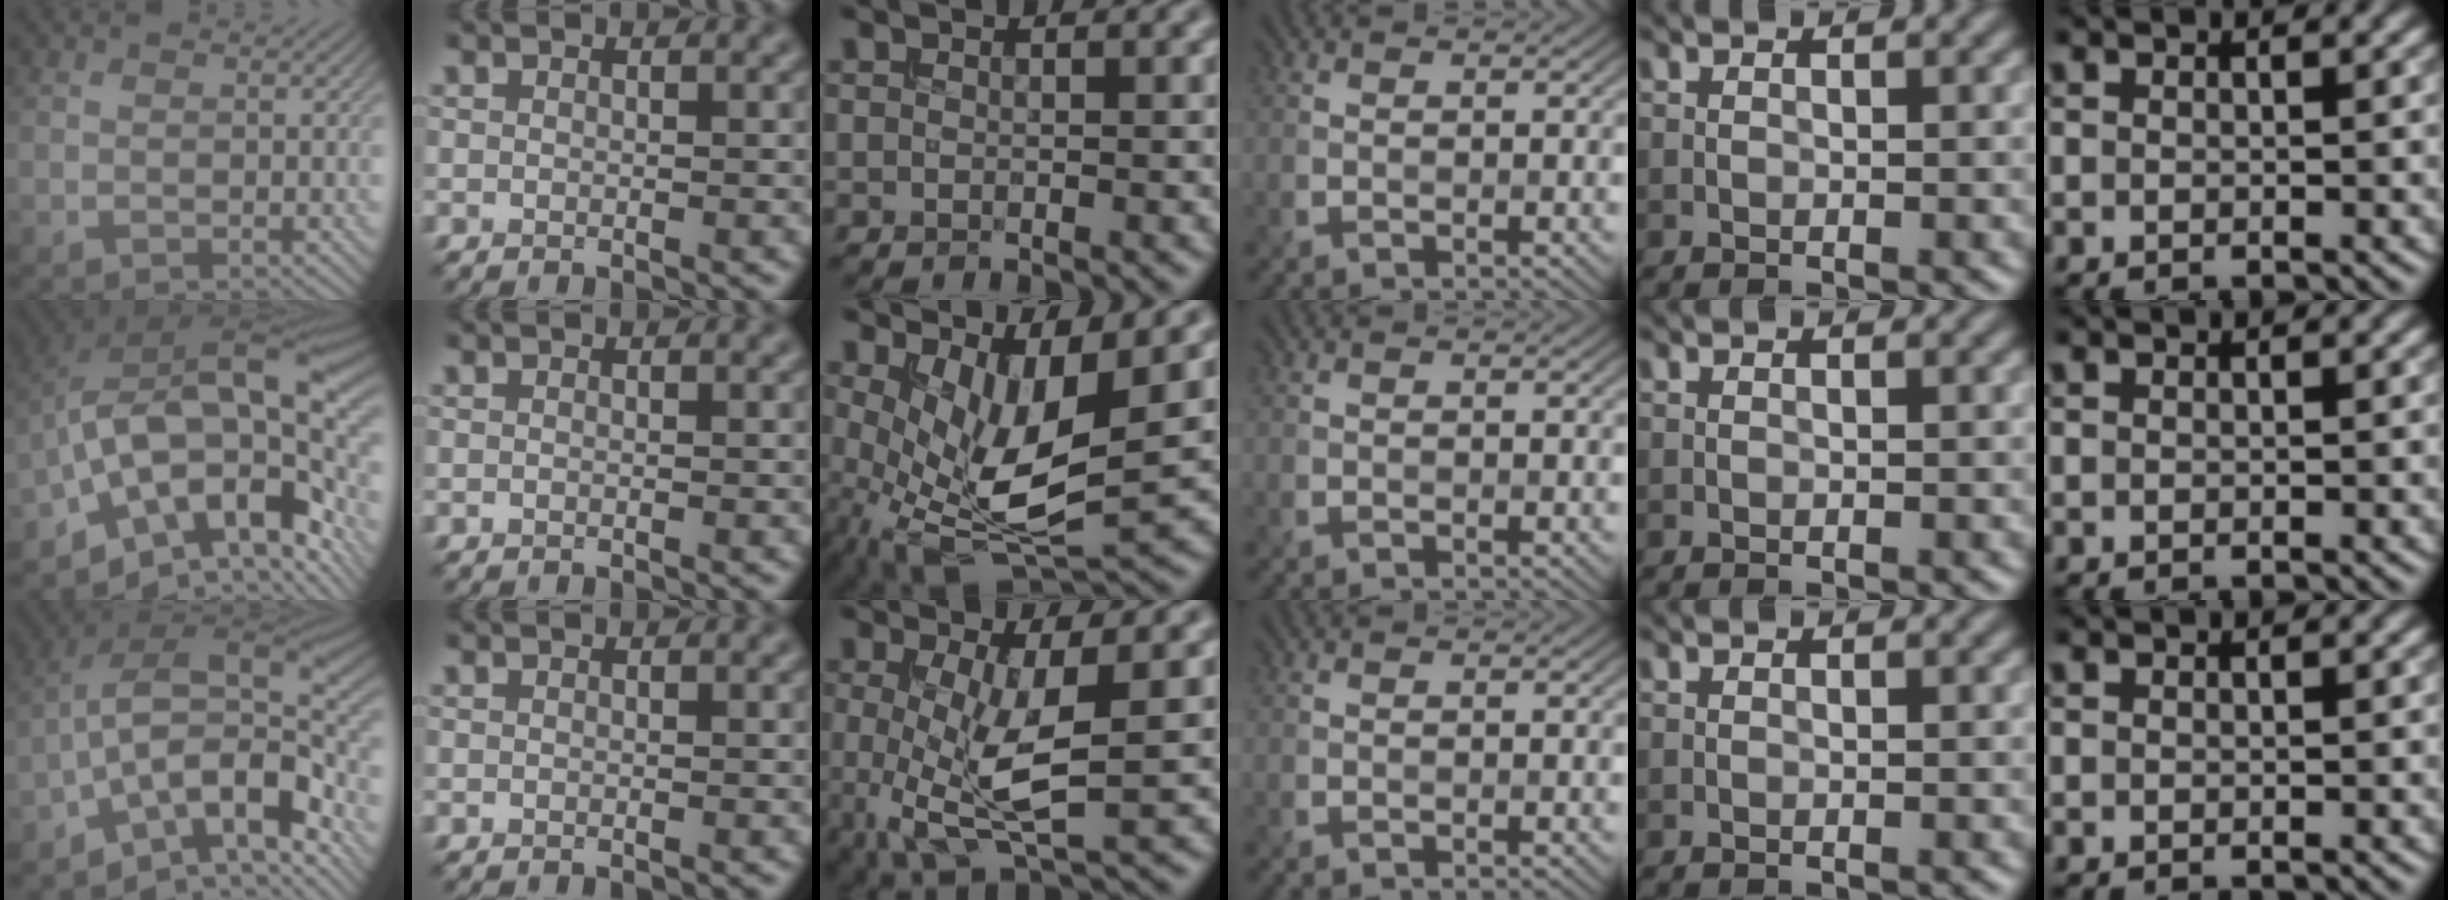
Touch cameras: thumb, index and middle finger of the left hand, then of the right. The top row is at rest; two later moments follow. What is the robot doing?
{"motion": "insert", "object": "bucket"}